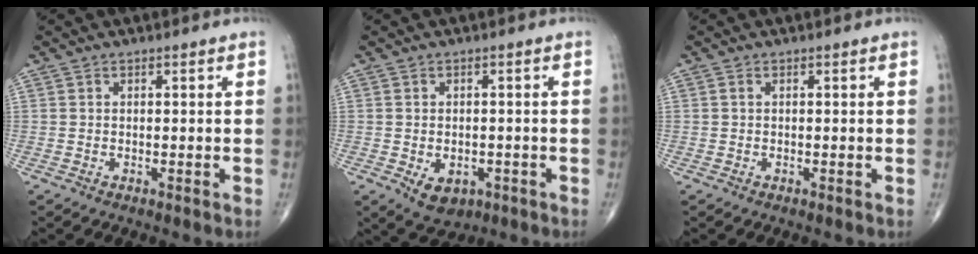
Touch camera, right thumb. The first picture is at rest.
{"total": 5.4, "force": [-1.9, 3.7, 3.5], "torque": [-0.045, 0.005, -0.016]}
{"total": 0.0}